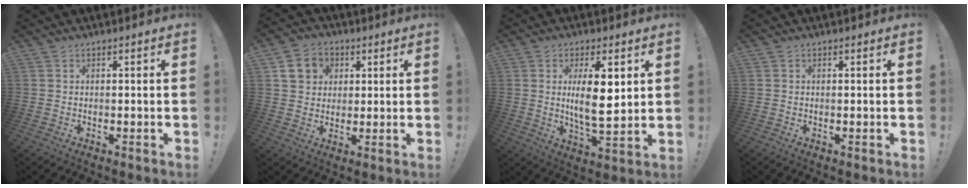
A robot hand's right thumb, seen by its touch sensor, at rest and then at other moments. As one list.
[{"total": 9.6, "force": [3.3, 8.2, 3.6], "torque": [-0.057, -0.003, 0.071]}, {"total": 11.8, "force": [2.1, 3.7, 11.0], "torque": [-0.197, -0.012, 0.029]}, {"total": 0.0}]